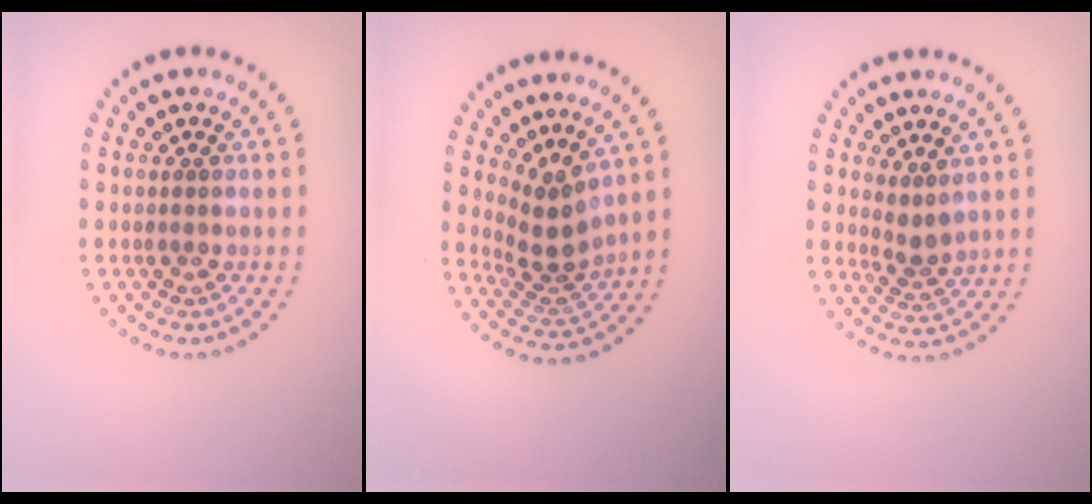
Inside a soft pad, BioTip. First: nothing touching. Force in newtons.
{"total": 3.3, "press": 2.3, "slide": 2.4}
{"total": 2.1, "press": 1.6, "slide": 1.4}